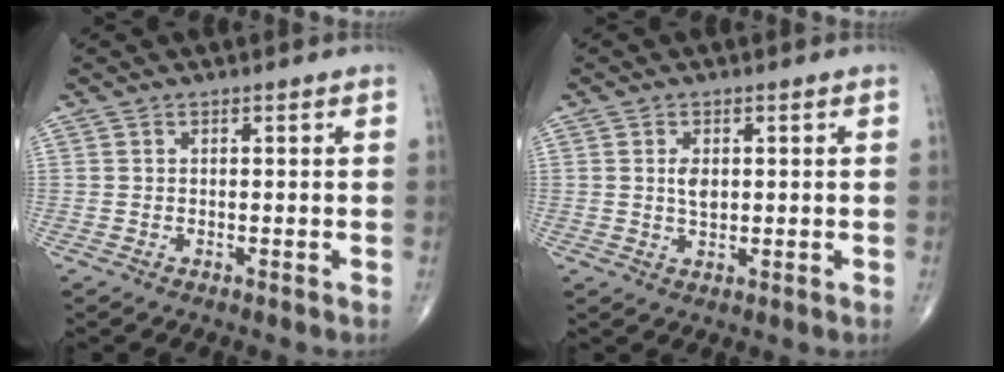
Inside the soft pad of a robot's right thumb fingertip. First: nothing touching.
{"total": 3.1, "force": [0.6, 1.8, 2.4], "torque": [-0.035, -0.005, 0.013]}